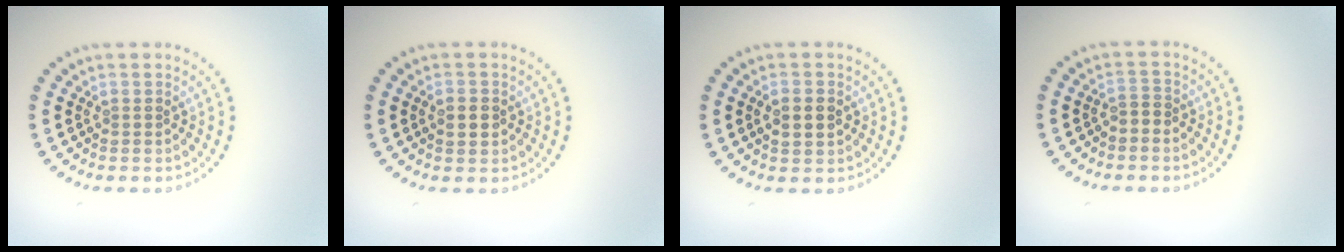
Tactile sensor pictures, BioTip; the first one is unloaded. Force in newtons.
{"total": 2.1, "press": 2.1, "slide": 0.1}
{"total": 2.2, "press": 2.2, "slide": 0.1}
{"total": 1.3, "press": 1.0, "slide": 0.9}